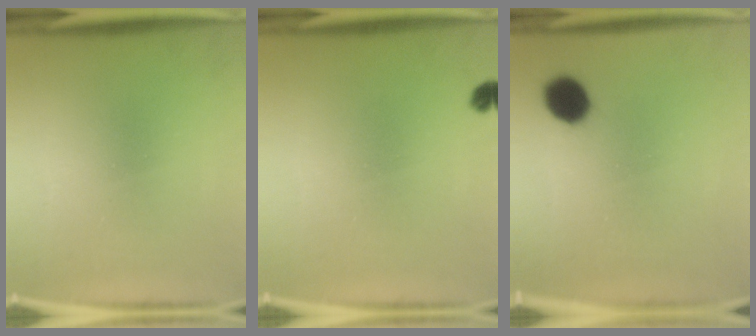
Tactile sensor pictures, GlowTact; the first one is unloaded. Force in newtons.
{"total": 1.5}
{"total": 7.4}